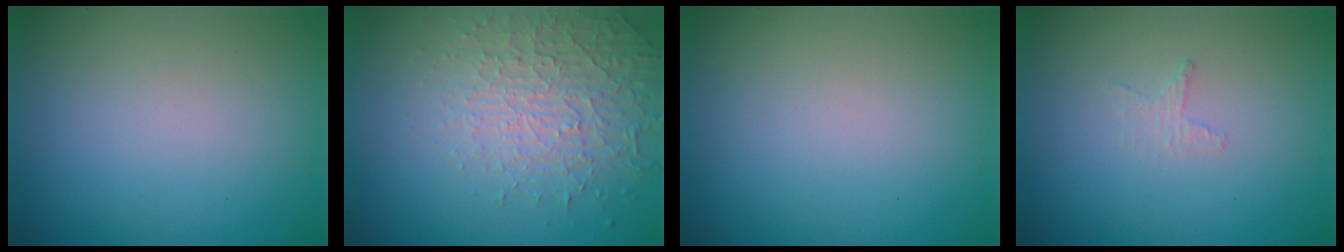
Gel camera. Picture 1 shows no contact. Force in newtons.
{"total": 4.5, "press": 3.1, "slide": 3.2}
{"total": 0.0}
{"total": 0.9, "press": 0.8, "slide": 0.3}